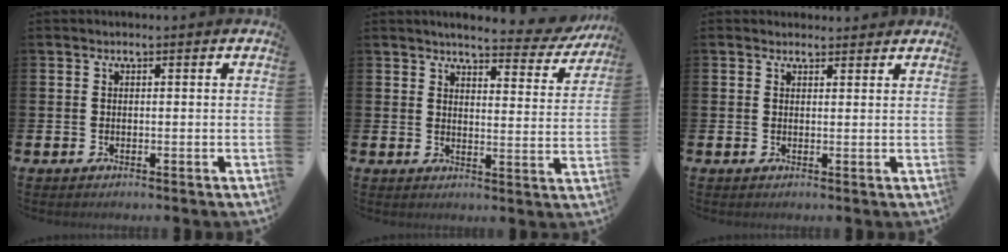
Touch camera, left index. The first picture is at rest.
{"total": 4.4, "force": [4.2, 0.7, 1.2], "torque": [-0.027, -0.031, 0.067]}
{"total": 1.5, "force": [1.4, 0.6, 0.0], "torque": [0.006, -0.001, 0.025]}